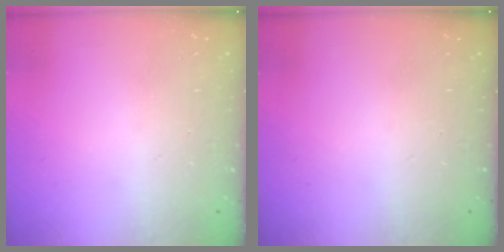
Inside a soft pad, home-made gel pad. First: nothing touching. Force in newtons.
{"total": 0.0}